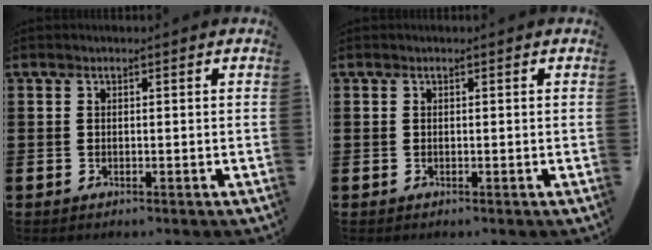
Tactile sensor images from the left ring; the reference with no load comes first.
{"total": 0.0}